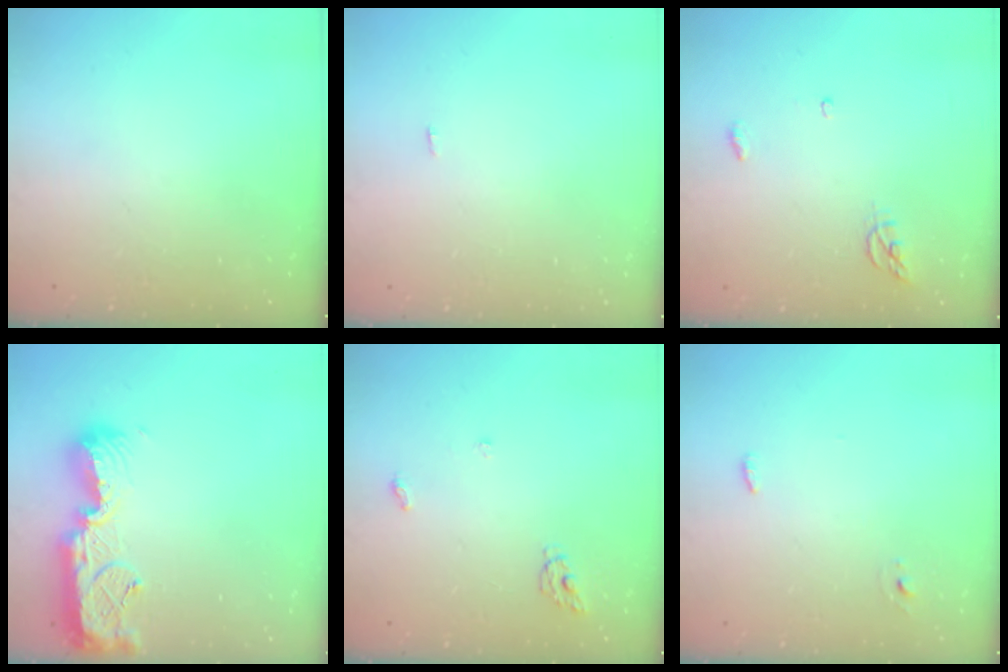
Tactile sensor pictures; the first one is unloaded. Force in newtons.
{"total": 6.1, "press": 1.7, "slide": 5.9}
{"total": 4.0, "press": 3.9, "slide": 0.4}
{"total": 13.1, "press": 13.1, "slide": 0.8}
{"total": 5.0, "press": 5.0, "slide": 0.3}
{"total": 3.1, "press": 2.8, "slide": 1.2}